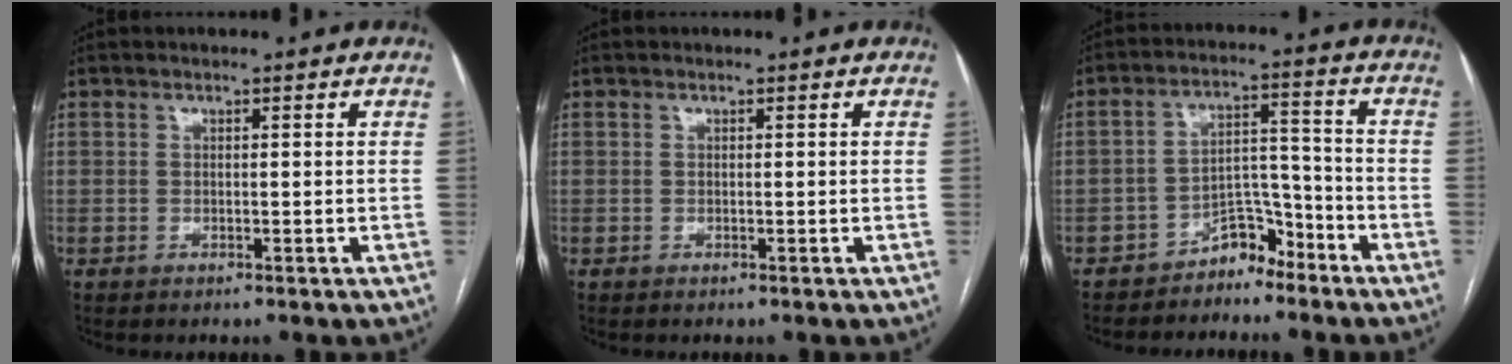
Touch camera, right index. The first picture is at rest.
{"total": 0.0}
{"total": 5.5, "force": [-4.6, 2.6, 1.6], "torque": [-0.014, 0.028, -0.078]}